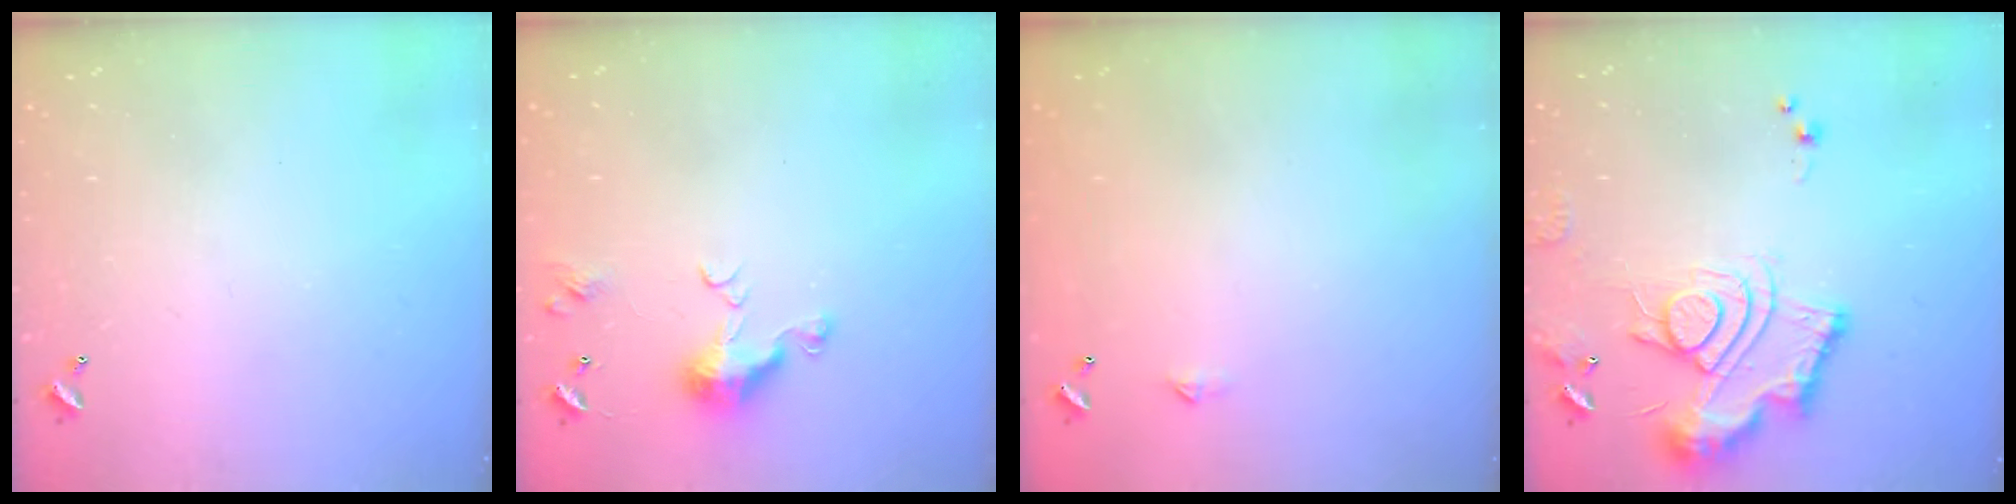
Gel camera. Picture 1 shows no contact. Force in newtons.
{"total": 6.6, "press": 6.5, "slide": 1.0}
{"total": 2.3, "press": 2.3, "slide": 0.4}
{"total": 13.8, "press": 13.8, "slide": 1.3}